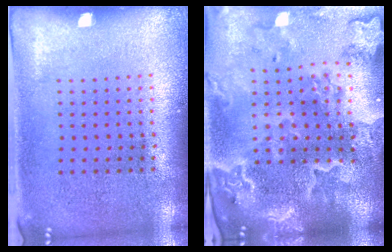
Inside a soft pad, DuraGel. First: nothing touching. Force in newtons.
{"total": 4.1, "press": 3.5, "slide": 2.3}